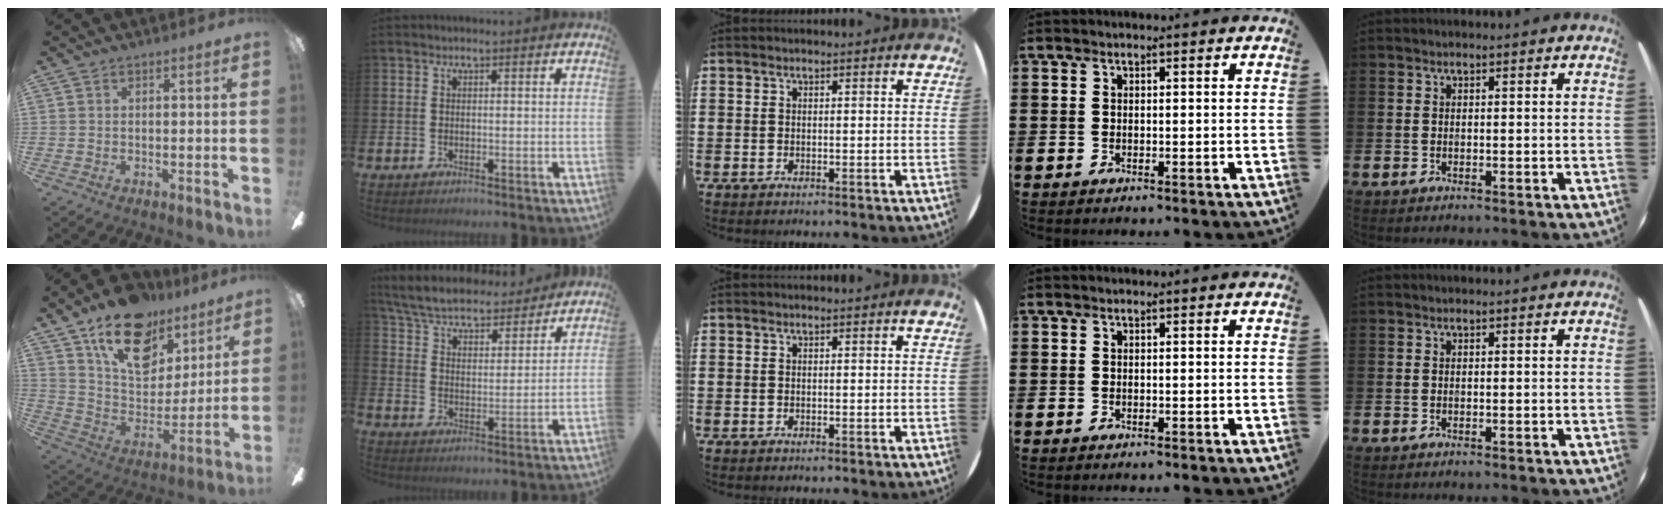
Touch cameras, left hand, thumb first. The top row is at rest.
{"thumb": {"total": 20.9, "force": [13.3, 12.0, 10.8], "torque": [-0.175, -0.070, 0.238]}, "index": {"total": 6.3, "force": [6.1, 1.3, 1.2], "torque": [-0.053, -0.046, 0.102]}}